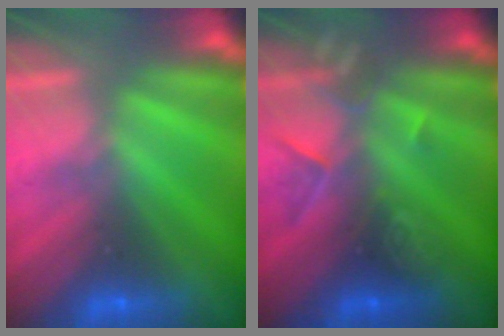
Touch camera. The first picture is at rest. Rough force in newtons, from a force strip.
{"total": 2.4}